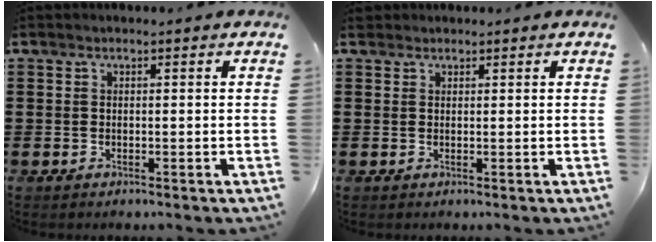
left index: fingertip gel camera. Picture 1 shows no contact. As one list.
[{"total": 1.0, "force": [0.8, 0.6, 0.2], "torque": [-0.007, 0.004, 0.016]}]